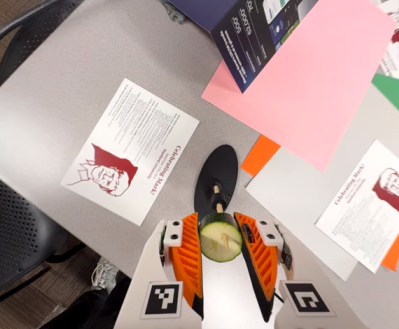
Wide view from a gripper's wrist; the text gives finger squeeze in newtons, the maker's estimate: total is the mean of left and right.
{"total": 12.5, "left": 12.8, "right": 12.2}